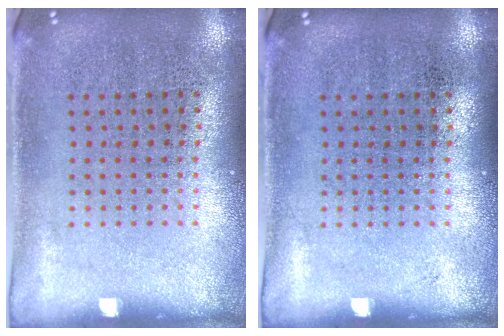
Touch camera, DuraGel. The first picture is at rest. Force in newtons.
{"total": 0.0}